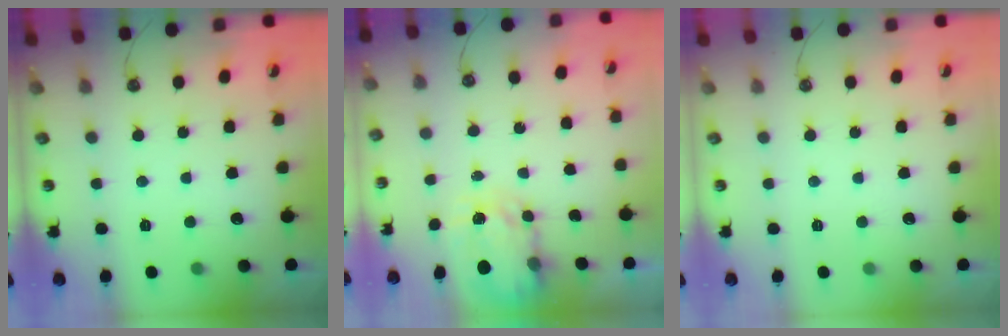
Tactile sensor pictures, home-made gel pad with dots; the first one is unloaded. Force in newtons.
{"total": 4.9, "press": 4.9, "slide": 0.4}
{"total": 0.0}